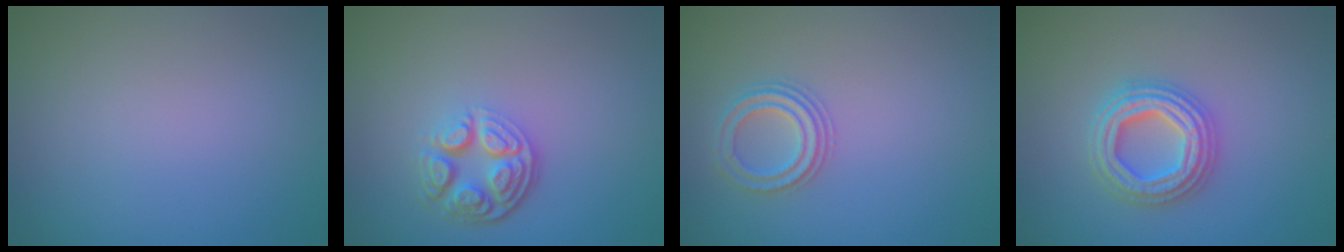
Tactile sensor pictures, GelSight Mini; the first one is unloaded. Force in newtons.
{"total": 4.5, "press": 3.4, "slide": 2.9}
{"total": 2.2, "press": 2.1, "slide": 0.7}
{"total": 4.7, "press": 4.6, "slide": 0.8}